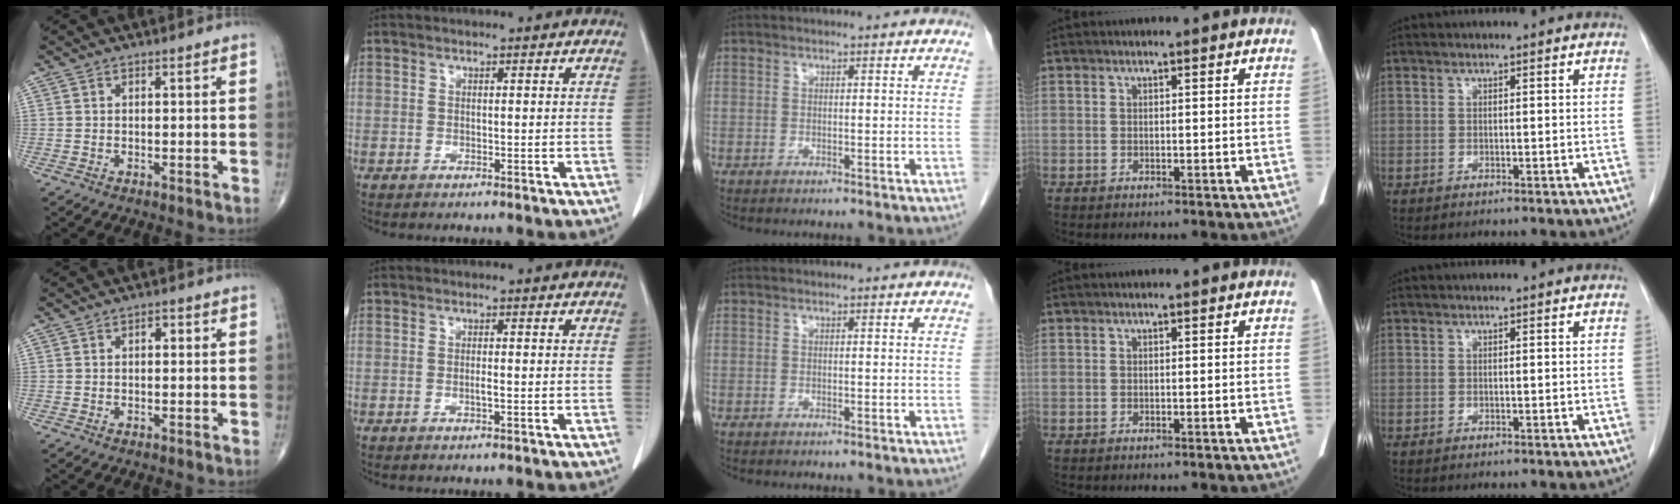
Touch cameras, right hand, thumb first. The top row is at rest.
{"thumb": {"total": 1.3, "force": [0.3, 0.8, 1.0], "torque": [-0.009, 0.004, 0.000]}, "index": {"total": 1.0, "force": [-0.2, 0.0, 1.0], "torque": [-0.021, -0.002, -0.005]}}